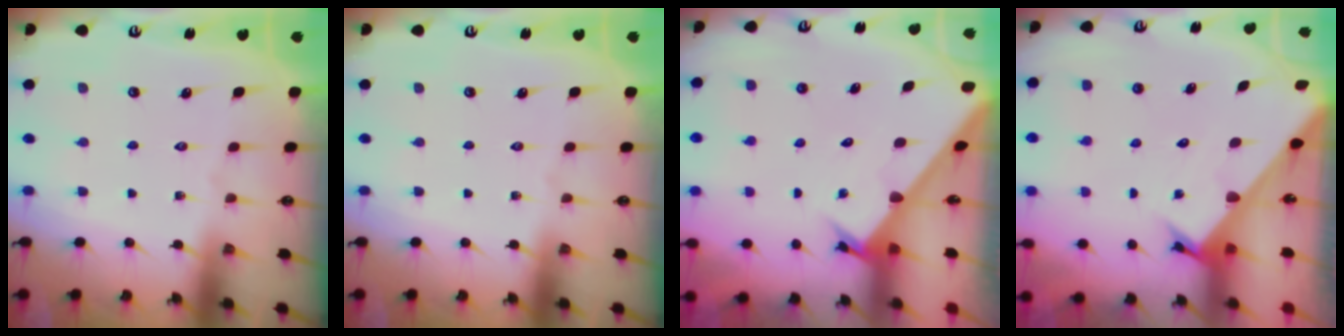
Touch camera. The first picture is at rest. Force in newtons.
{"total": 0.0}
{"total": 2.6, "press": 2.6, "slide": 0.3}
{"total": 2.2, "press": 2.2, "slide": 0.1}